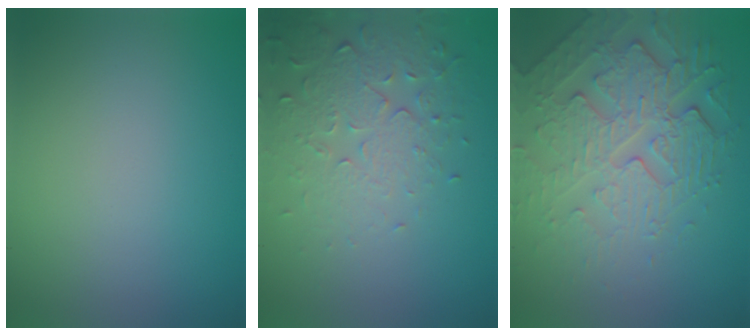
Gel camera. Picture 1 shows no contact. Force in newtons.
{"total": 5.1, "press": 3.7, "slide": 3.4}
{"total": 4.8, "press": 4.4, "slide": 1.9}